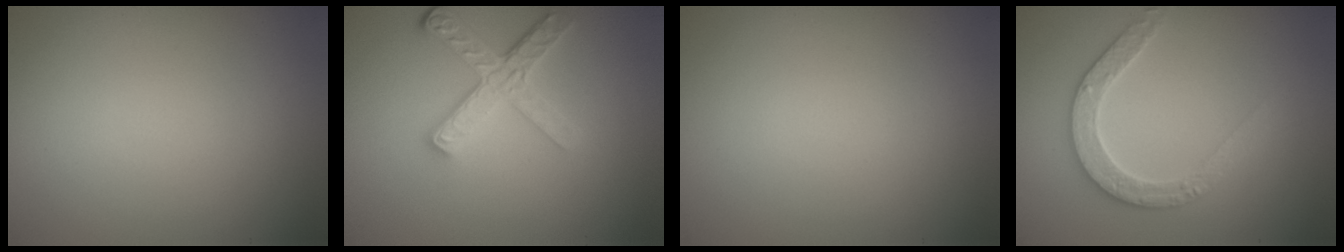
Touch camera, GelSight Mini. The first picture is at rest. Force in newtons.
{"total": 4.6, "press": 3.5, "slide": 3.1}
{"total": 0.0}
{"total": 2.9, "press": 2.9, "slide": 0.5}